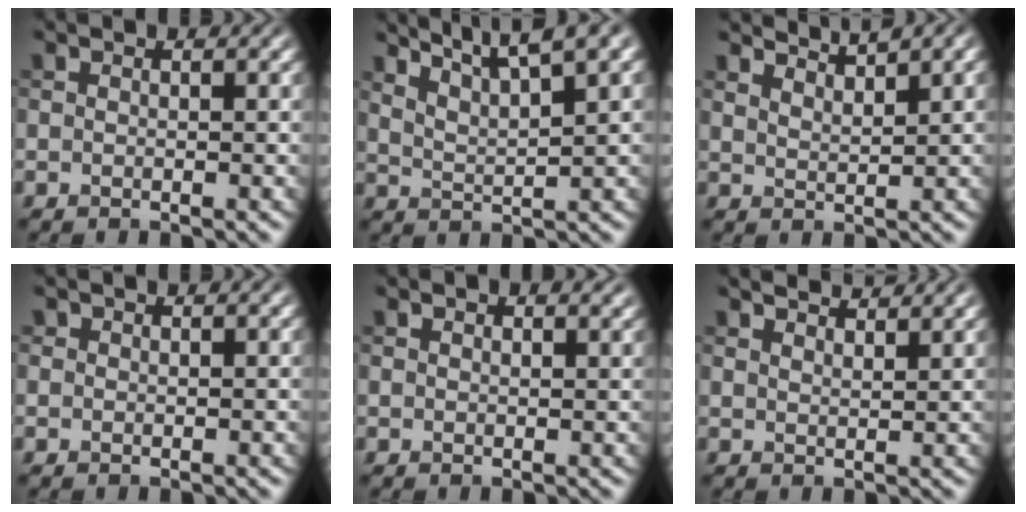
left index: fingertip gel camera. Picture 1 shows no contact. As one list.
[{"total": 6.9, "force": [5.6, 1.0, 3.9], "torque": [-0.059, 0.017, 0.080]}, {"total": 4.0, "force": [3.7, 0.4, 1.5], "torque": [-0.021, 0.003, 0.054]}, {"total": 0.5, "force": [0.3, 0.4, 0.0], "torque": [0.005, -0.002, 0.003]}, {"total": 2.0, "force": [1.4, 0.8, 1.2], "torque": [-0.012, -0.002, 0.022]}, {"total": 3.0, "force": [2.8, 0.4, 0.8], "torque": [-0.003, 0.003, 0.039]}]